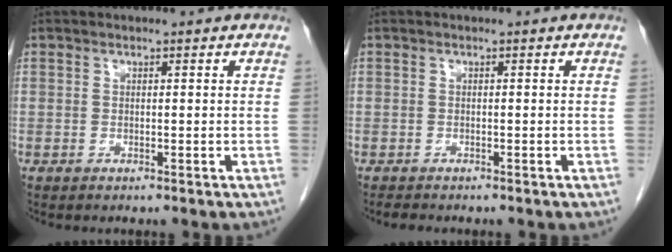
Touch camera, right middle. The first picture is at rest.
{"total": 1.2, "force": [-1.1, 0.4, 0.3], "torque": [-0.015, -0.005, -0.017]}